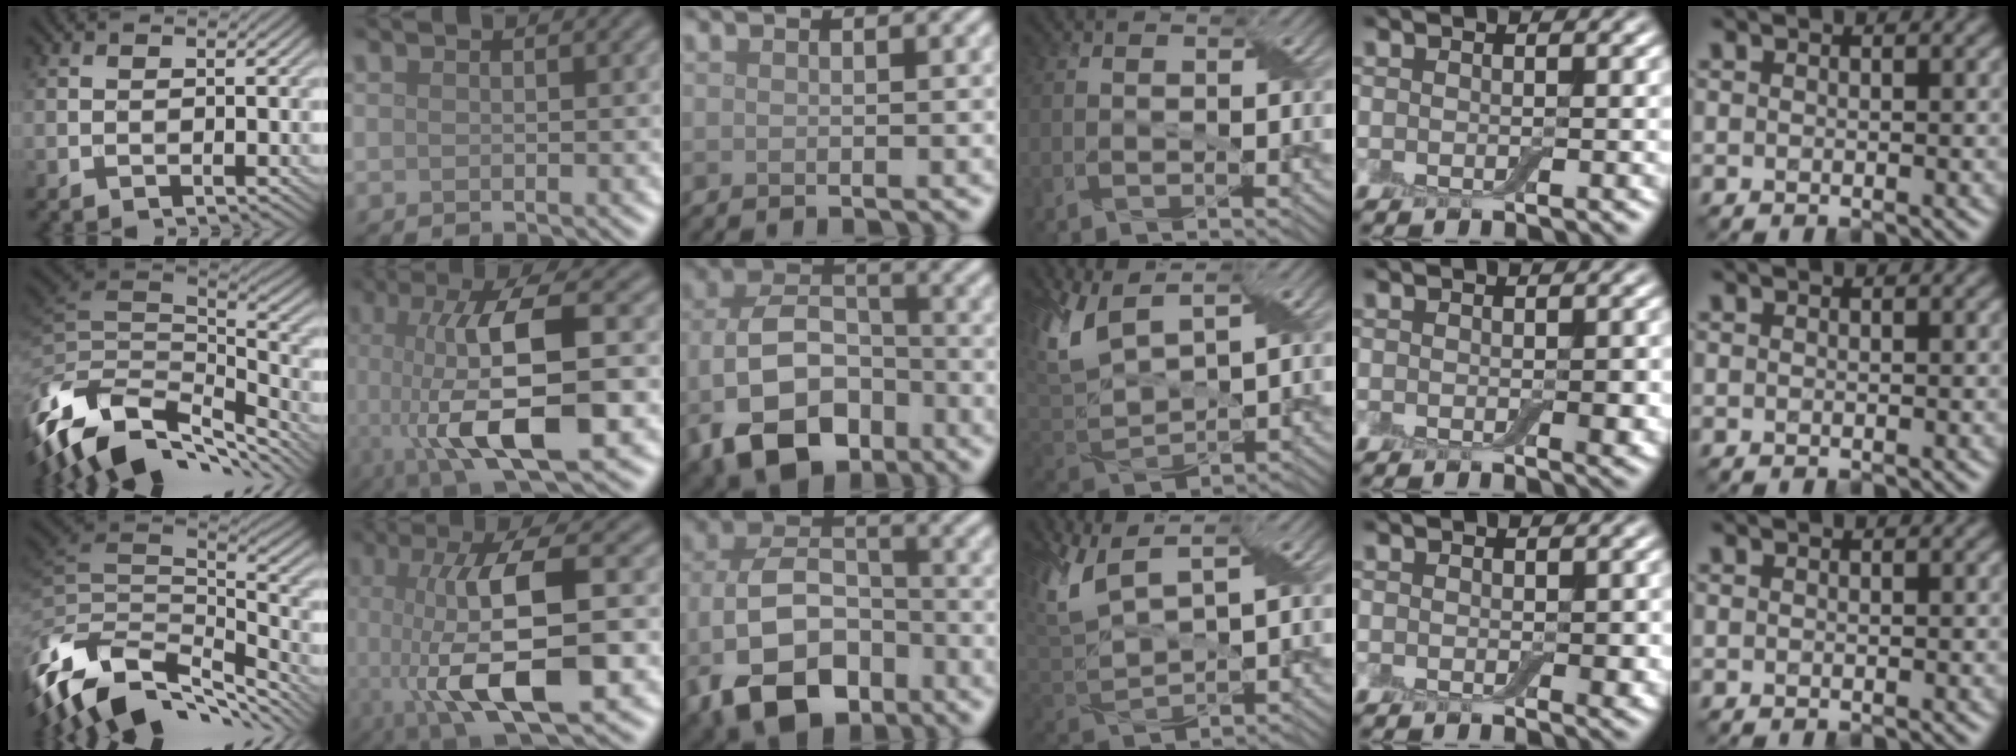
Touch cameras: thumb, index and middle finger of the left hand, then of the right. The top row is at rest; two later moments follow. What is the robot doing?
{"motion": "wrap", "object": "adhesive wrap"}